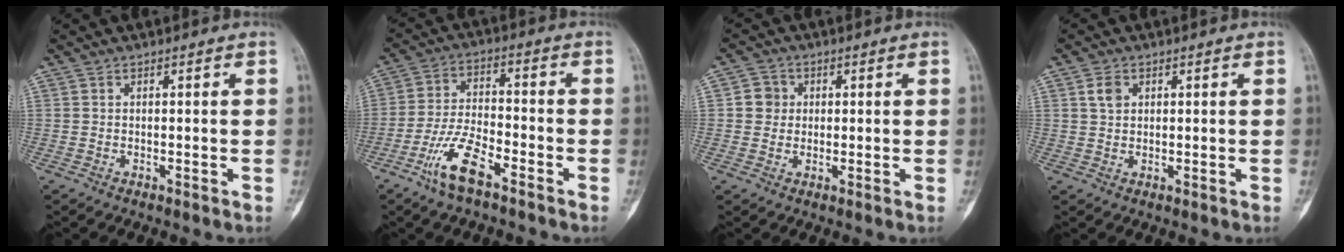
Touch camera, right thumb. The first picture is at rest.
{"total": 9.5, "force": [-5.8, 3.1, 6.8], "torque": [-0.142, 0.027, -0.112]}
{"total": 3.7, "force": [0.5, 3.5, 0.9], "torque": [0.007, 0.005, 0.004]}
{"total": 2.7, "force": [1.0, 1.9, 1.5], "torque": [-0.021, 0.001, 0.021]}